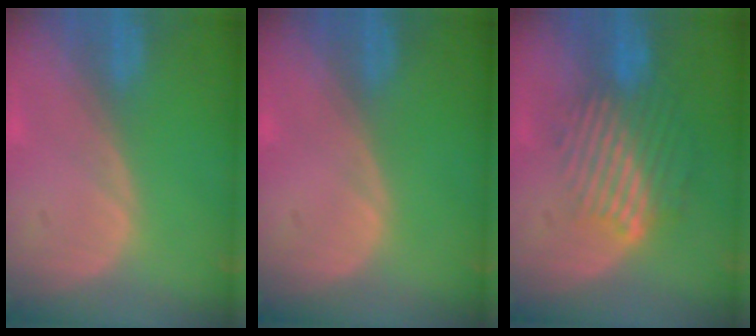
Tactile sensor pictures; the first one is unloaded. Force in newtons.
{"total": 0.0}
{"total": 9.7, "press": 8.1, "slide": 5.3}